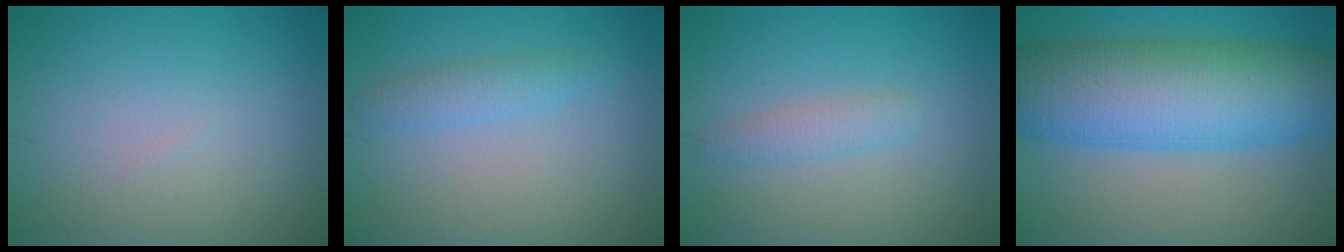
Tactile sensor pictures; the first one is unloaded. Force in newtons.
{"total": 2.0, "press": 2.0, "slide": 0.2}
{"total": 1.6, "press": 1.6, "slide": 0.1}
{"total": 12.6, "press": 12.6, "slide": 0.2}